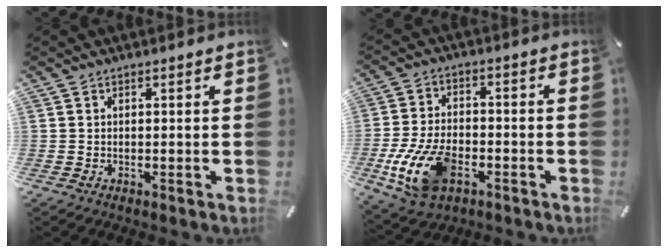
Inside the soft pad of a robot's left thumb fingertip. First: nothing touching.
{"total": 13.8, "force": [-5.1, 8.5, 9.7], "torque": [-0.208, 0.013, -0.089]}